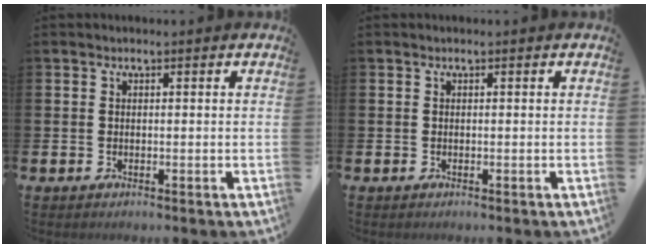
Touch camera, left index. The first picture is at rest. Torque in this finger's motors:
{"motor_torque": [-0.03, 0.03, 0.00, 0.00]}